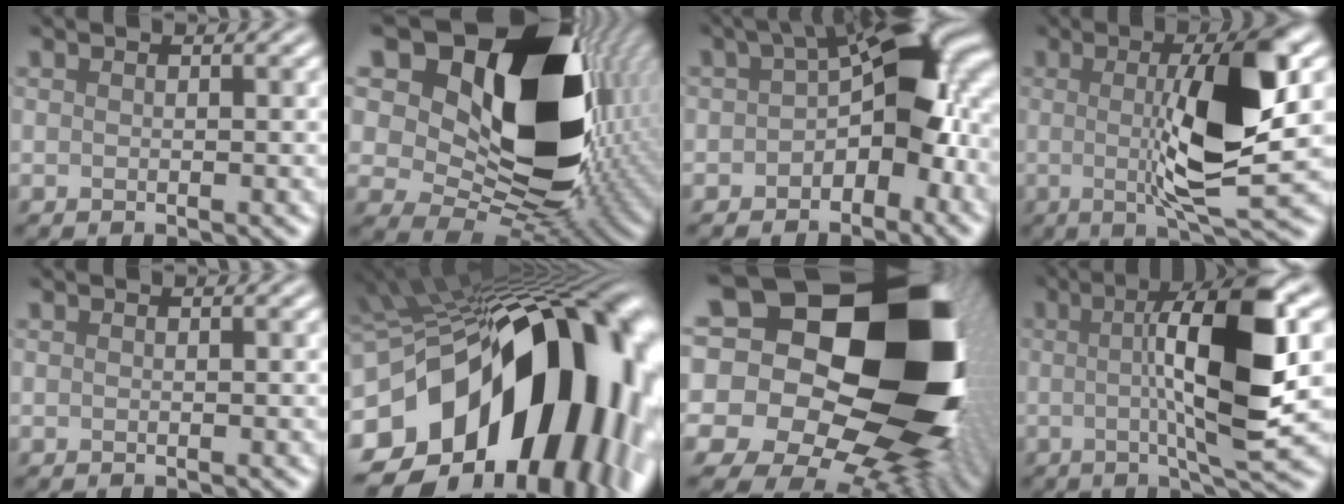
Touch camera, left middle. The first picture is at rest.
{"total": 17.1, "force": [5.3, 11.1, 11.9], "torque": [-0.233, -0.014, 0.143]}
{"total": 8.0, "force": [-1.5, 4.1, 6.8], "torque": [-0.095, 0.009, -0.005]}
{"total": 8.5, "force": [-0.3, 0.9, 8.5], "torque": [-0.147, -0.020, 0.032]}
{"total": 0.0}
{"total": 19.7, "force": [-3.6, 12.6, 14.8], "torque": [-0.280, -0.027, -0.016]}
{"total": 22.5, "force": [1.8, 17.4, 14.3], "torque": [-0.271, -0.008, 0.013]}
{"total": 9.8, "force": [0.1, 0.9, 9.8], "torque": [-0.158, -0.005, 0.034]}